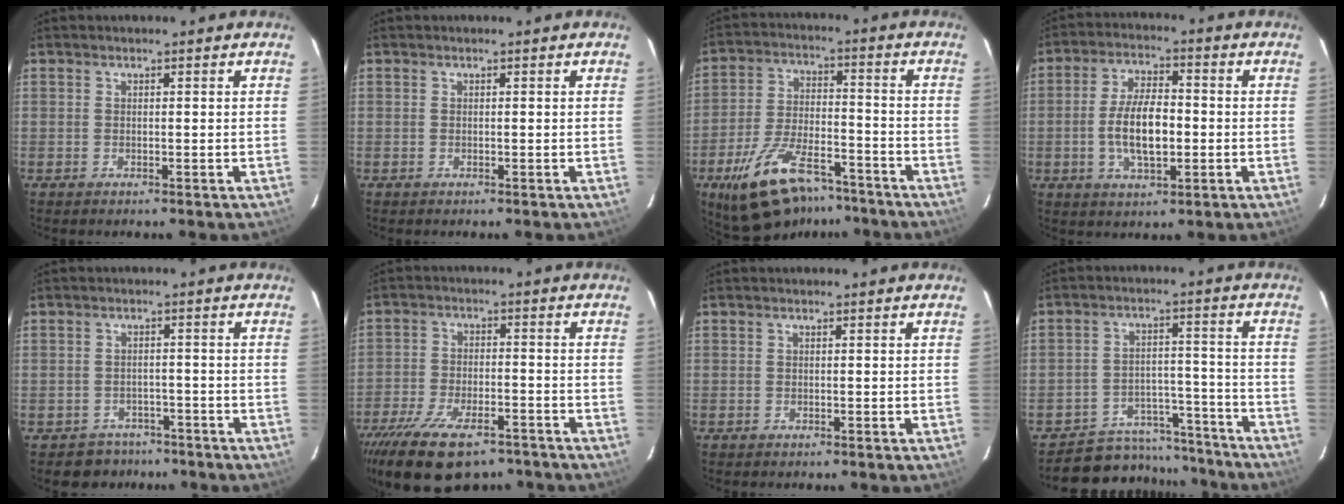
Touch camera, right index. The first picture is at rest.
{"total": 0.0}
{"total": 16.9, "force": [-11.8, 7.0, 9.9], "torque": [-0.196, -0.015, -0.196]}
{"total": 9.6, "force": [-1.6, 4.1, 8.5], "torque": [-0.167, 0.005, -0.026]}
{"total": 5.1, "force": [-3.7, 3.5, -0.6], "torque": [0.002, 0.031, -0.051]}
{"total": 16.7, "force": [-12.0, 6.7, 9.4], "torque": [-0.199, -0.030, -0.195]}
{"total": 0.0}
{"total": 13.5, "force": [-11.8, 6.3, 1.5], "torque": [-0.037, 0.050, -0.155]}